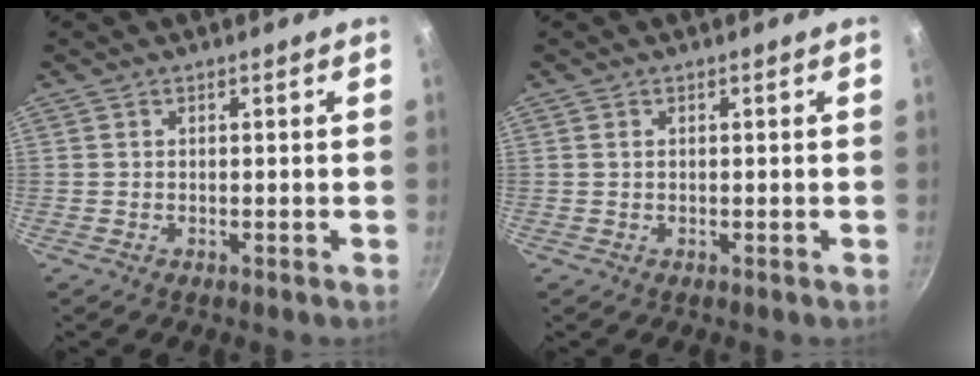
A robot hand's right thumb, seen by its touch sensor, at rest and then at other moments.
{"total": 0.5, "force": [0.2, 0.3, 0.4], "torque": [-0.007, 0.001, 0.004]}